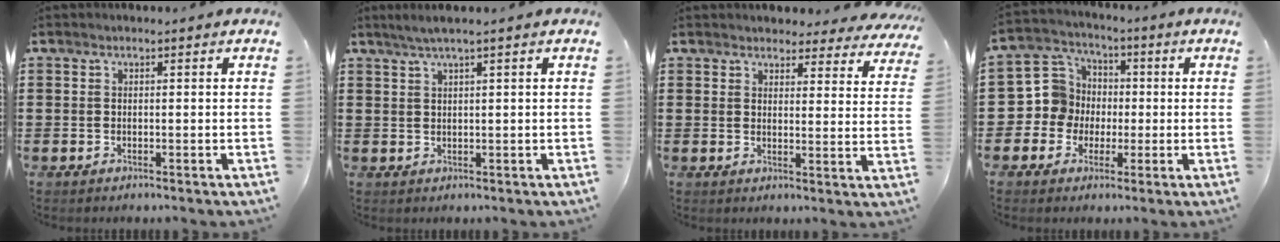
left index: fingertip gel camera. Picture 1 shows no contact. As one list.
[{"total": 2.0, "force": [1.1, -0.2, 1.7], "torque": [-0.032, -0.001, 0.019]}, {"total": 3.9, "force": [3.8, 0.7, 0.6], "torque": [-0.020, -0.016, 0.069]}, {"total": 6.9, "force": [-0.9, 6.8, 0.7], "torque": [-0.060, 0.007, -0.020]}]